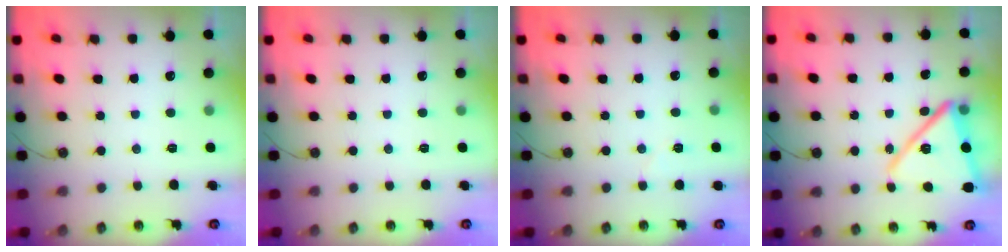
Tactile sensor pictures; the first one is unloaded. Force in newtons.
{"total": 0.0}
{"total": 3.4, "press": 2.9, "slide": 1.8}
{"total": 17.7, "press": 17.7, "slide": 1.3}